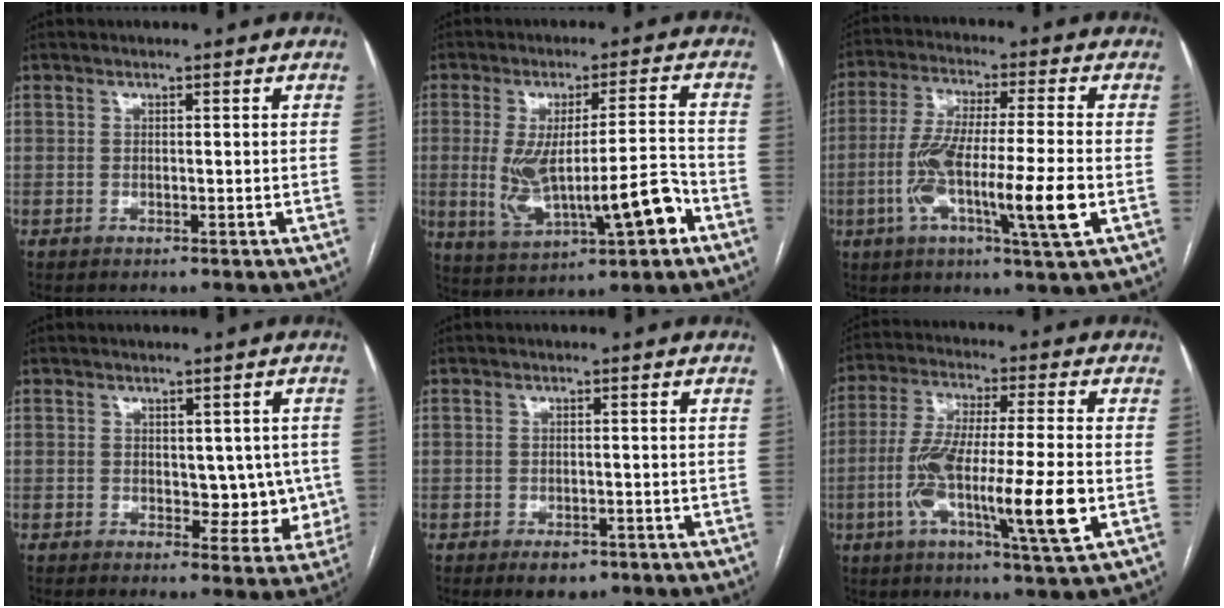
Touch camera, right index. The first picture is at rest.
{"total": 13.1, "force": [-3.5, 2.7, 12.4], "torque": [-0.227, 0.010, -0.039]}
{"total": 14.4, "force": [-3.7, 0.6, 13.9], "torque": [-0.264, -0.008, -0.071]}
{"total": 5.6, "force": [-0.2, 3.5, 4.3], "torque": [-0.030, 0.007, 0.004]}
{"total": 3.1, "force": [-1.9, 1.9, 1.6], "torque": [-0.021, 0.000, -0.017]}
{"total": 15.9, "force": [-4.0, 1.0, 15.3], "torque": [-0.289, -0.011, -0.073]}